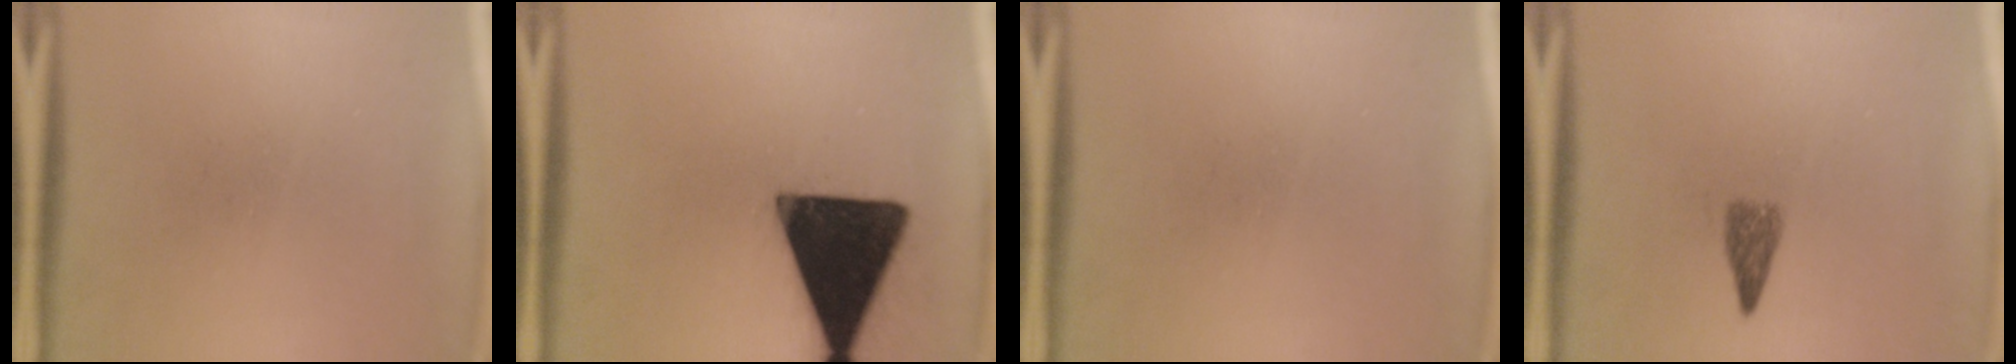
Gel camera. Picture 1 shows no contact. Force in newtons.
{"total": 19.7}
{"total": 0.0}
{"total": 2.3}